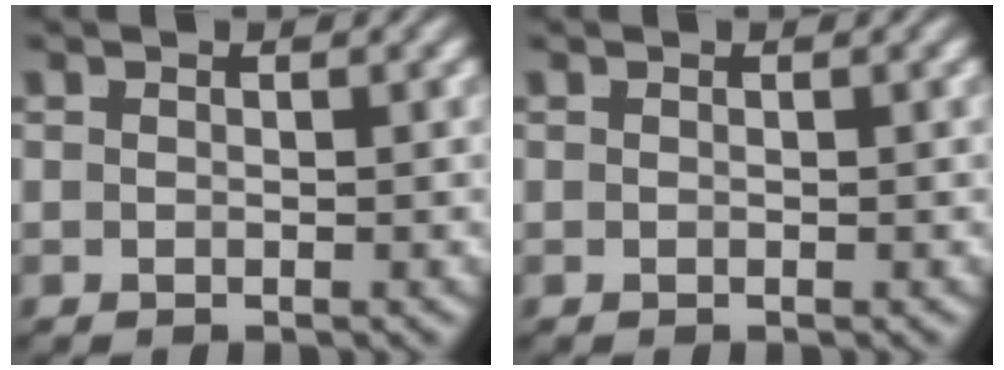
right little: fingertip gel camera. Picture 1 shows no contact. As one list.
[{"total": 0.0}]